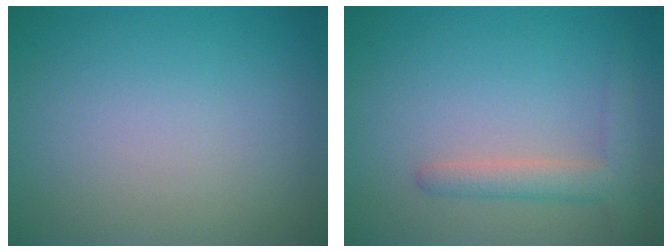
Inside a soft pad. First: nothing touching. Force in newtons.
{"total": 2.9, "press": 2.9, "slide": 0.2}